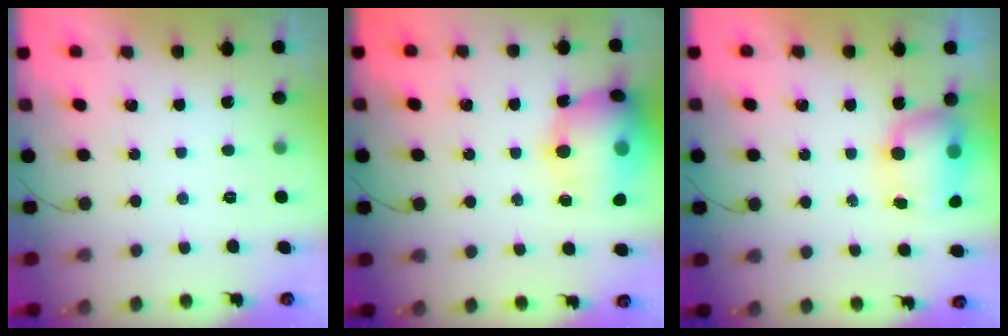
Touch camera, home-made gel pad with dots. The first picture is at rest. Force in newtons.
{"total": 17.3, "press": 16.9, "slide": 3.5}
{"total": 9.1, "press": 8.7, "slide": 2.6}